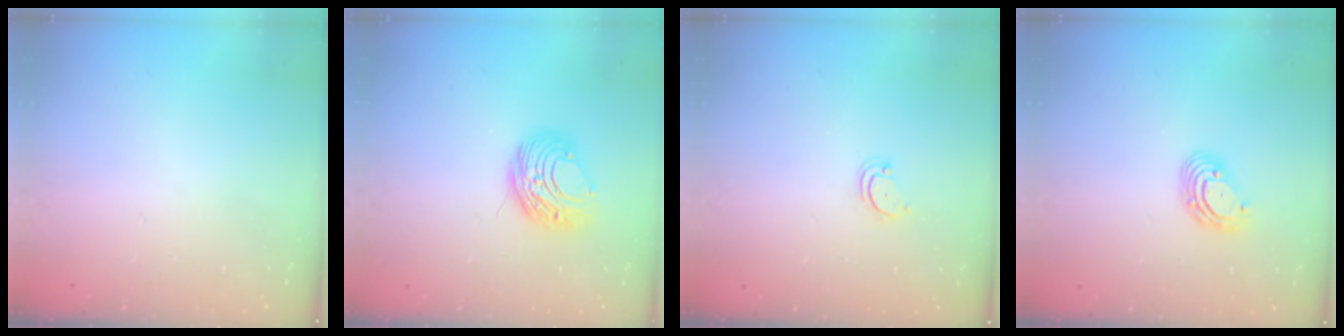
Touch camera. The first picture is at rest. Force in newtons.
{"total": 9.0, "press": 9.0, "slide": 0.5}
{"total": 3.4, "press": 3.4, "slide": 0.2}
{"total": 6.5, "press": 6.5, "slide": 1.1}